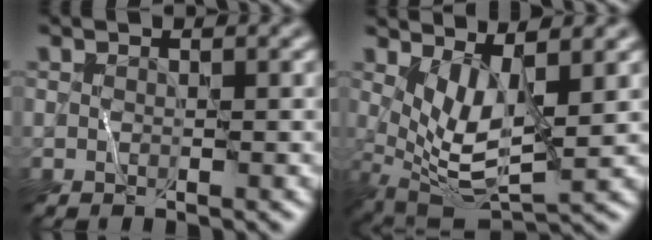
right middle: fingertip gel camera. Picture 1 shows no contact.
{"total": 5.4, "force": [1.6, 1.9, 4.9], "torque": [-0.103, -0.019, 0.033]}